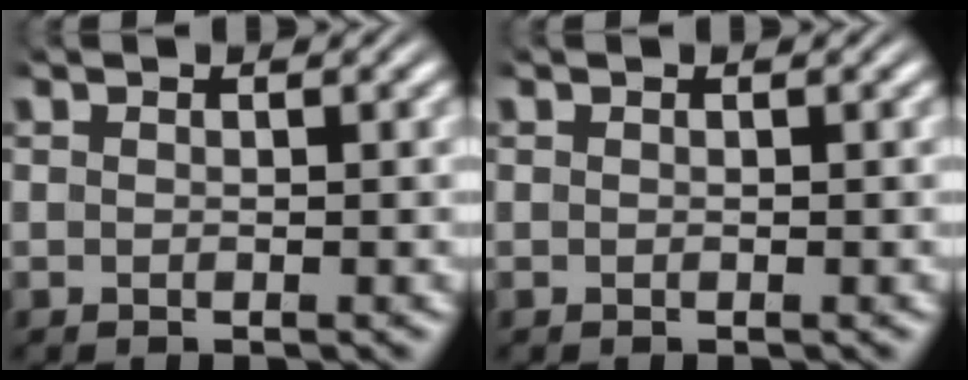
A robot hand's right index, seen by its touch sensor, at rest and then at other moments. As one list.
[{"total": 0.0}]